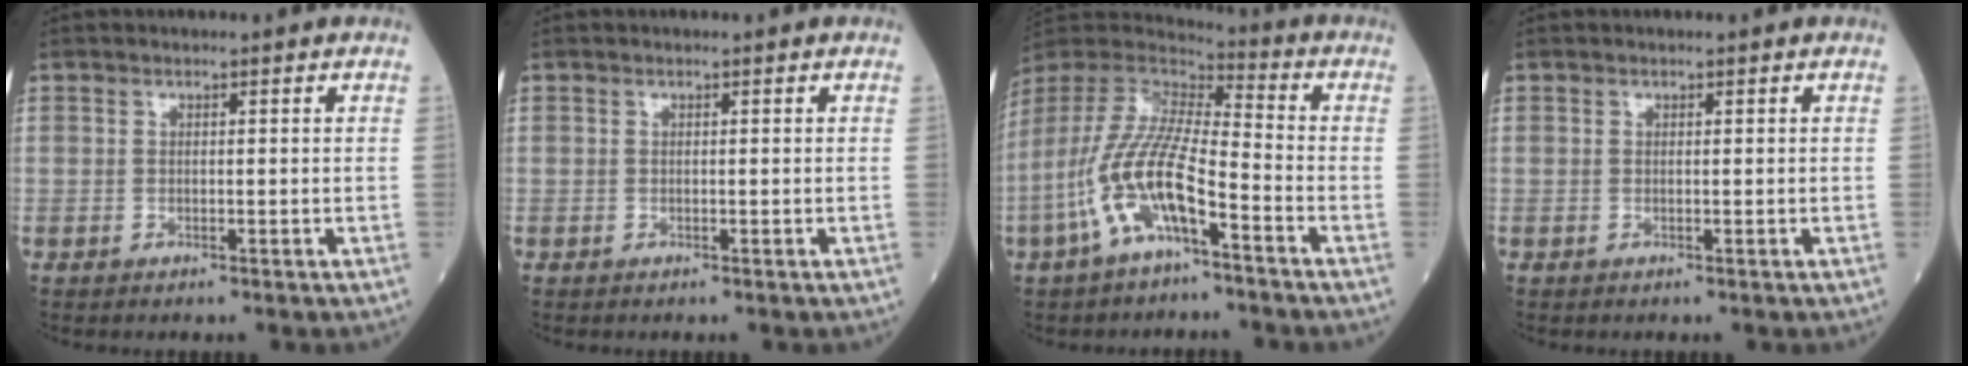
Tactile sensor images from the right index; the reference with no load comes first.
{"total": 0.0}
{"total": 14.2, "force": [-6.2, 3.5, 12.3], "torque": [-0.274, -0.002, -0.121]}
{"total": 0.0}